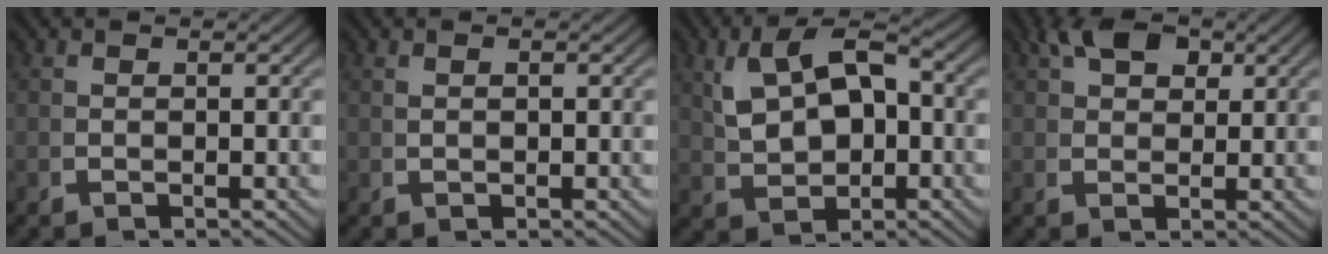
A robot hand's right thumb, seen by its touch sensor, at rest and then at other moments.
{"total": 0.6, "force": [0.4, -0.1, 0.4], "torque": [-0.006, 0.001, 0.013]}
{"total": 7.9, "force": [1.3, 4.8, 6.1], "torque": [-0.112, -0.012, 0.042]}
{"total": 4.5, "force": [3.0, 2.1, 2.7], "torque": [-0.036, 0.002, 0.057]}